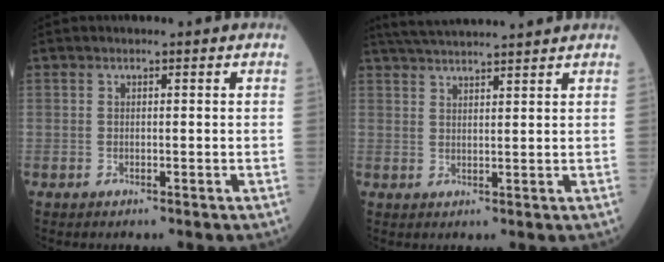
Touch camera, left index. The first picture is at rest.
{"total": 9.2, "force": [8.5, -0.5, 3.3], "torque": [-0.061, 0.033, 0.132]}